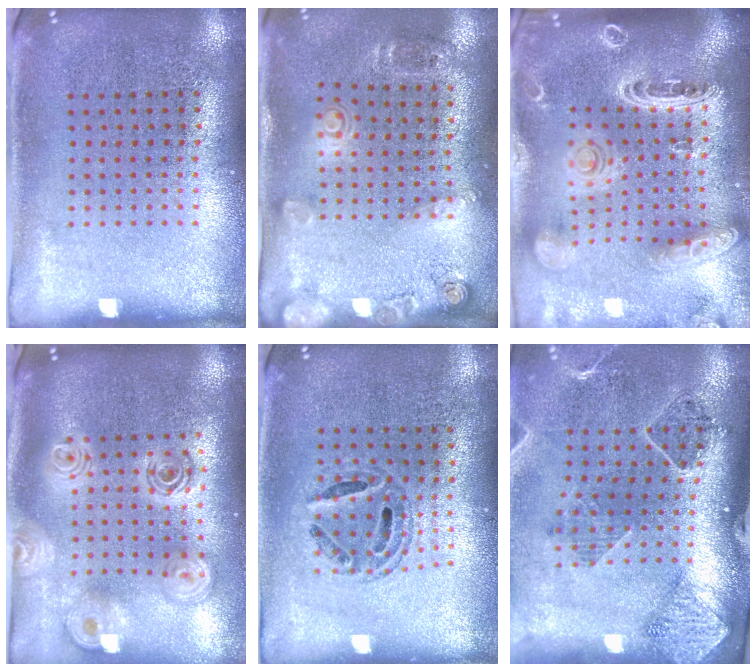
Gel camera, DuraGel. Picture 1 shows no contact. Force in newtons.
{"total": 1.9, "press": 1.2, "slide": 1.4}
{"total": 3.1, "press": 2.5, "slide": 1.8}
{"total": 2.5, "press": 1.9, "slide": 1.6}
{"total": 0.7, "press": 0.7, "slide": 0.1}
{"total": 1.5, "press": 1.5, "slide": 0.1}